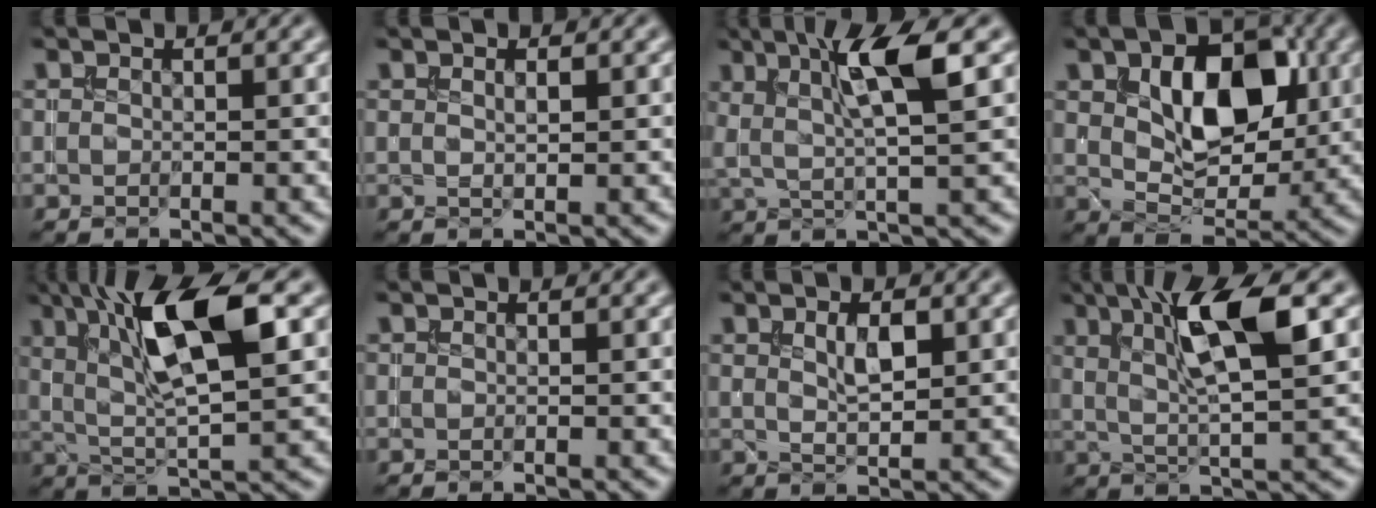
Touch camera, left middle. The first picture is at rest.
{"total": 0.9, "force": [0.5, 0.2, 0.7], "torque": [-0.013, -0.001, 0.008]}
{"total": 6.2, "force": [2.2, 1.1, 5.7], "torque": [-0.105, 0.000, 0.040]}
{"total": 8.5, "force": [2.0, 5.2, 6.5], "torque": [-0.107, -0.002, 0.034]}
{"total": 10.3, "force": [3.4, 2.8, 9.3], "torque": [-0.165, 0.005, 0.060]}
{"total": 0.0}
{"total": 2.5, "force": [0.9, 1.0, 2.1], "torque": [-0.041, -0.001, 0.018]}
{"total": 8.2, "force": [2.8, 1.8, 7.5], "torque": [-0.130, 0.002, 0.049]}